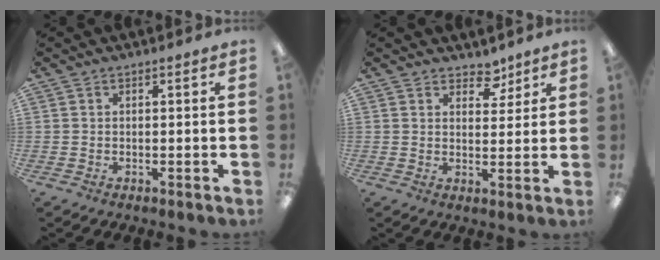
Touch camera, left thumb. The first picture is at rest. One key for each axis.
{"total": 5.2, "fx": 4.0, "fy": 3.0, "fz": 1.5, "tx": -0.001, "ty": -0.025, "tz": 0.067}